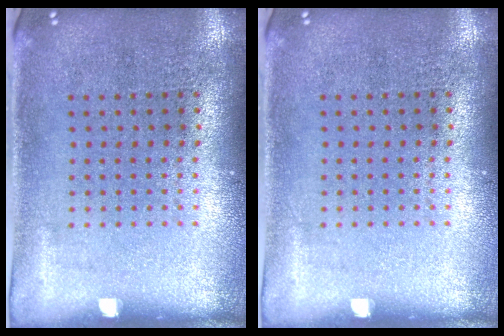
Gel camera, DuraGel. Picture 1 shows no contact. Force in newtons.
{"total": 0.0}